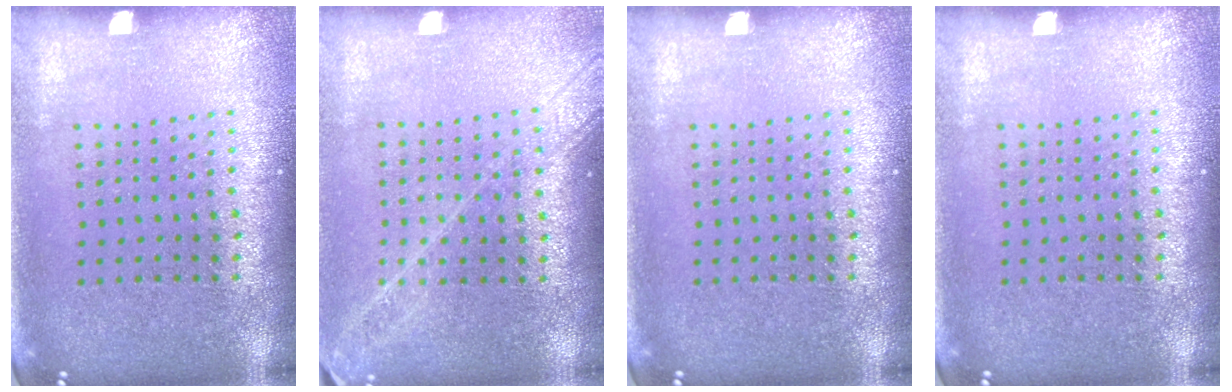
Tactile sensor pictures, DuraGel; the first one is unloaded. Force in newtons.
{"total": 1.7, "press": 1.4, "slide": 0.9}
{"total": 0.0}
{"total": 0.0}